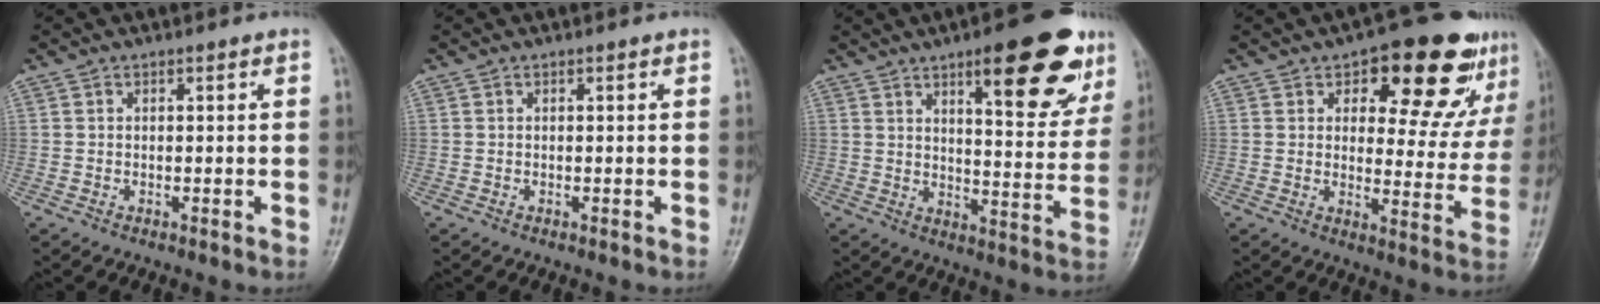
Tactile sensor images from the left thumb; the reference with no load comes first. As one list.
[{"total": 0.0}, {"total": 18.5, "force": [10.3, 5.9, 14.2], "torque": [-0.144, -0.043, 0.140]}, {"total": 18.0, "force": [10.4, 8.4, 12.0], "torque": [-0.094, -0.031, 0.135]}]